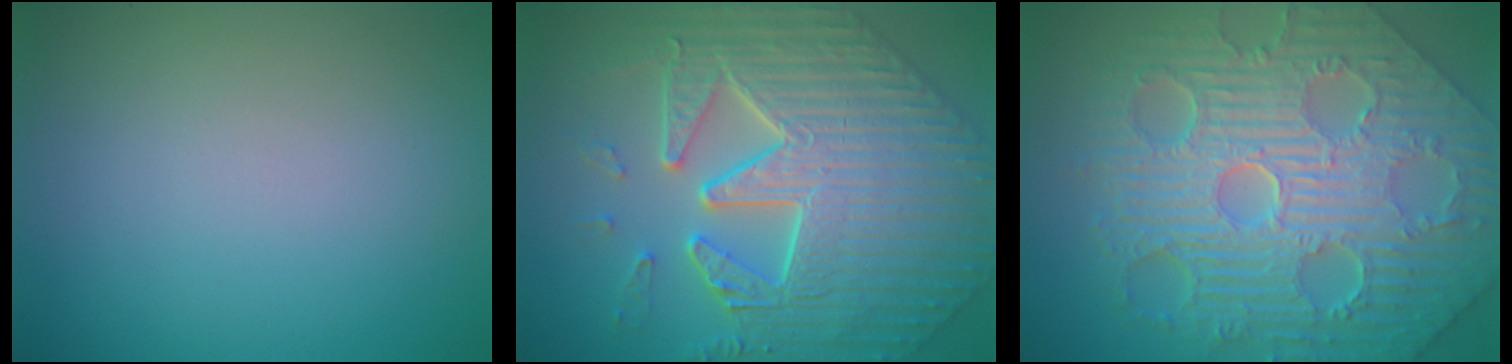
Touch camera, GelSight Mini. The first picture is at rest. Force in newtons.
{"total": 9.4, "press": 7.4, "slide": 5.9}
{"total": 12.5, "press": 8.2, "slide": 9.5}